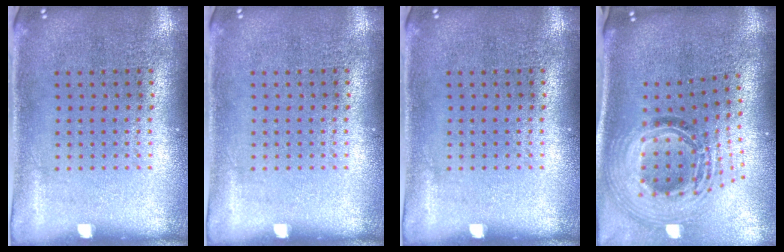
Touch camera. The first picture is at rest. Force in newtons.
{"total": 0.0}
{"total": 0.0}
{"total": 2.1, "press": 1.6, "slide": 1.4}